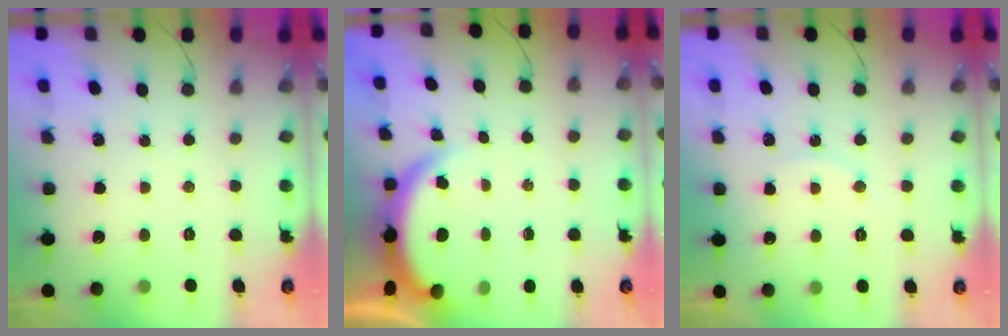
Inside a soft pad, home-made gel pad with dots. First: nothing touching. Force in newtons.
{"total": 3.8, "press": 3.8, "slide": 0.2}
{"total": 4.2, "press": 4.2, "slide": 0.4}